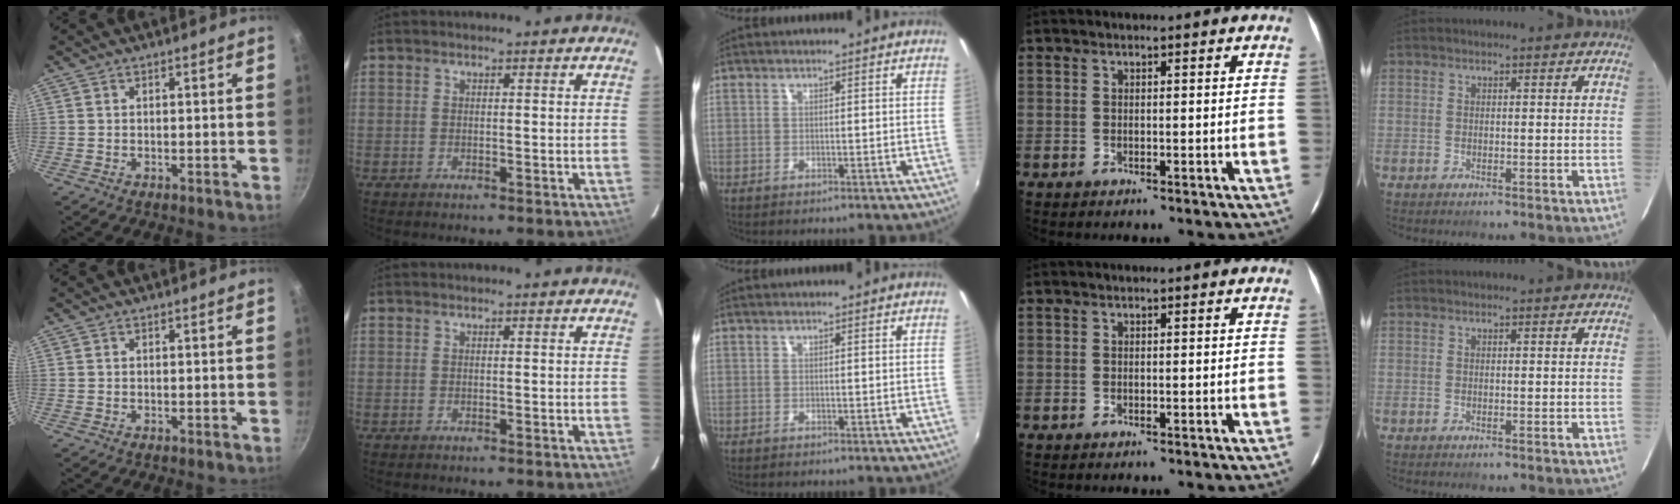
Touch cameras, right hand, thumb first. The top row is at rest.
{}